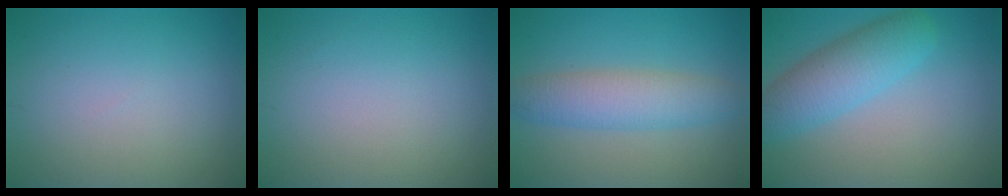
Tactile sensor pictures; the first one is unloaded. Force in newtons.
{"total": 0.0}
{"total": 4.7, "press": 4.7, "slide": 0.1}
{"total": 5.2, "press": 5.2, "slide": 0.0}